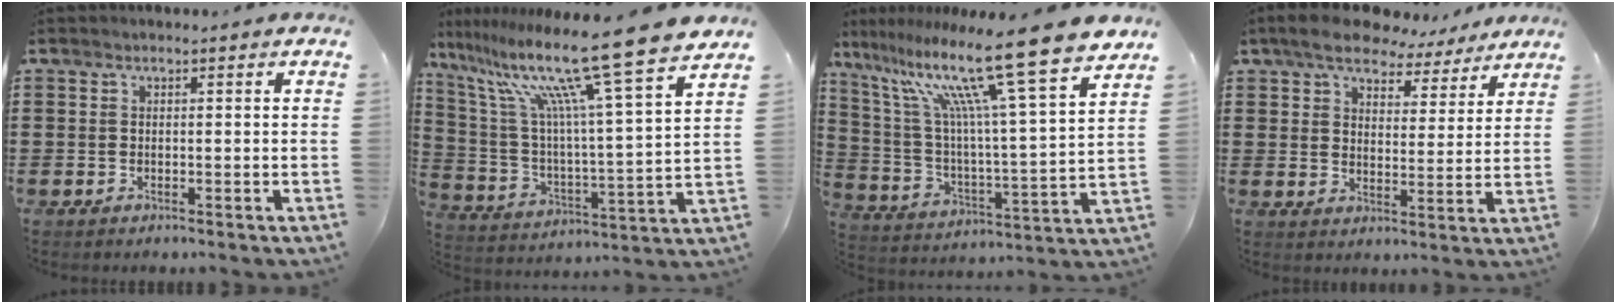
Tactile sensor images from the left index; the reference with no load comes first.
{"total": 16.9, "force": [13.6, 0.0, 10.1], "torque": [-0.211, -0.096, 0.217]}
{"total": 17.3, "force": [13.6, -0.1, 10.7], "torque": [-0.213, -0.104, 0.214]}
{"total": 7.0, "force": [6.3, 2.4, 1.9], "torque": [-0.061, -0.021, 0.112]}